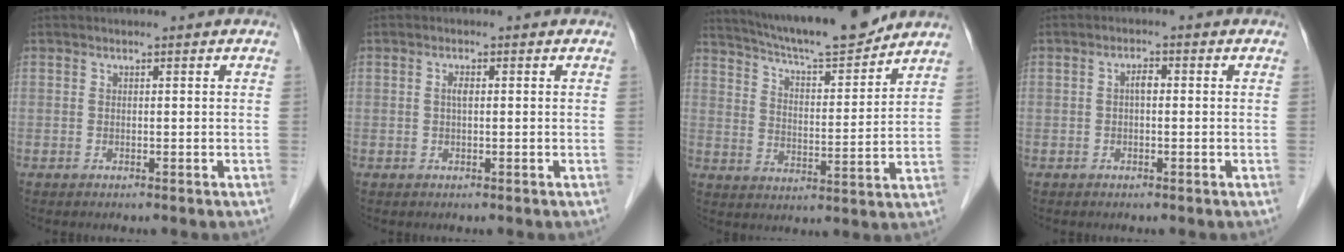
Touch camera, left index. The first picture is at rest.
{"total": 1.2, "force": [0.1, 0.4, 1.1], "torque": [-0.024, 0.002, 0.002]}
{"total": 15.4, "force": [14.0, 1.2, 6.2], "torque": [-0.106, 0.000, 0.220]}
{"total": 1.6, "force": [0.0, 0.7, 1.4], "torque": [-0.024, 0.005, -0.002]}